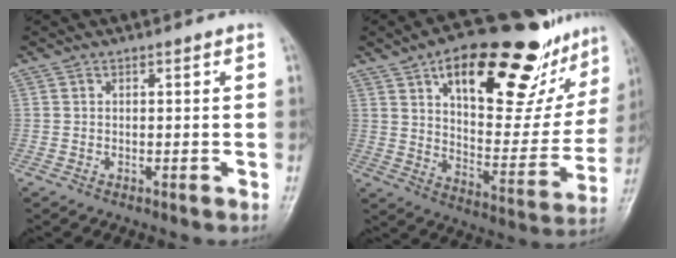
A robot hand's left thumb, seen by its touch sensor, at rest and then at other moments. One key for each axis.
{"total": 29.2, "fx": 16.9, "fy": 12.1, "fz": 20.5, "tx": -0.238, "ty": -0.036, "tz": 0.254}